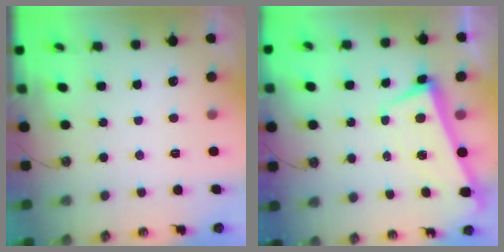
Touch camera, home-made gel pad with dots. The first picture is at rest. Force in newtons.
{"total": 2.0, "press": 1.9, "slide": 0.6}